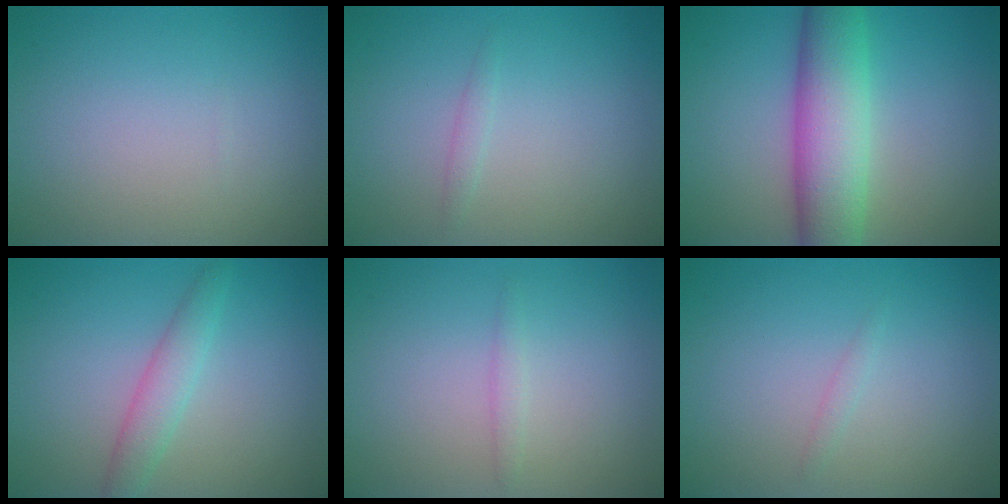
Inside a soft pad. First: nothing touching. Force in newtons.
{"total": 0.8, "press": 0.8, "slide": 0.1}
{"total": 7.7, "press": 7.7, "slide": 0.3}
{"total": 2.4, "press": 2.4, "slide": 0.1}
{"total": 0.7, "press": 0.7, "slide": 0.0}
{"total": 0.6, "press": 0.6, "slide": 0.0}